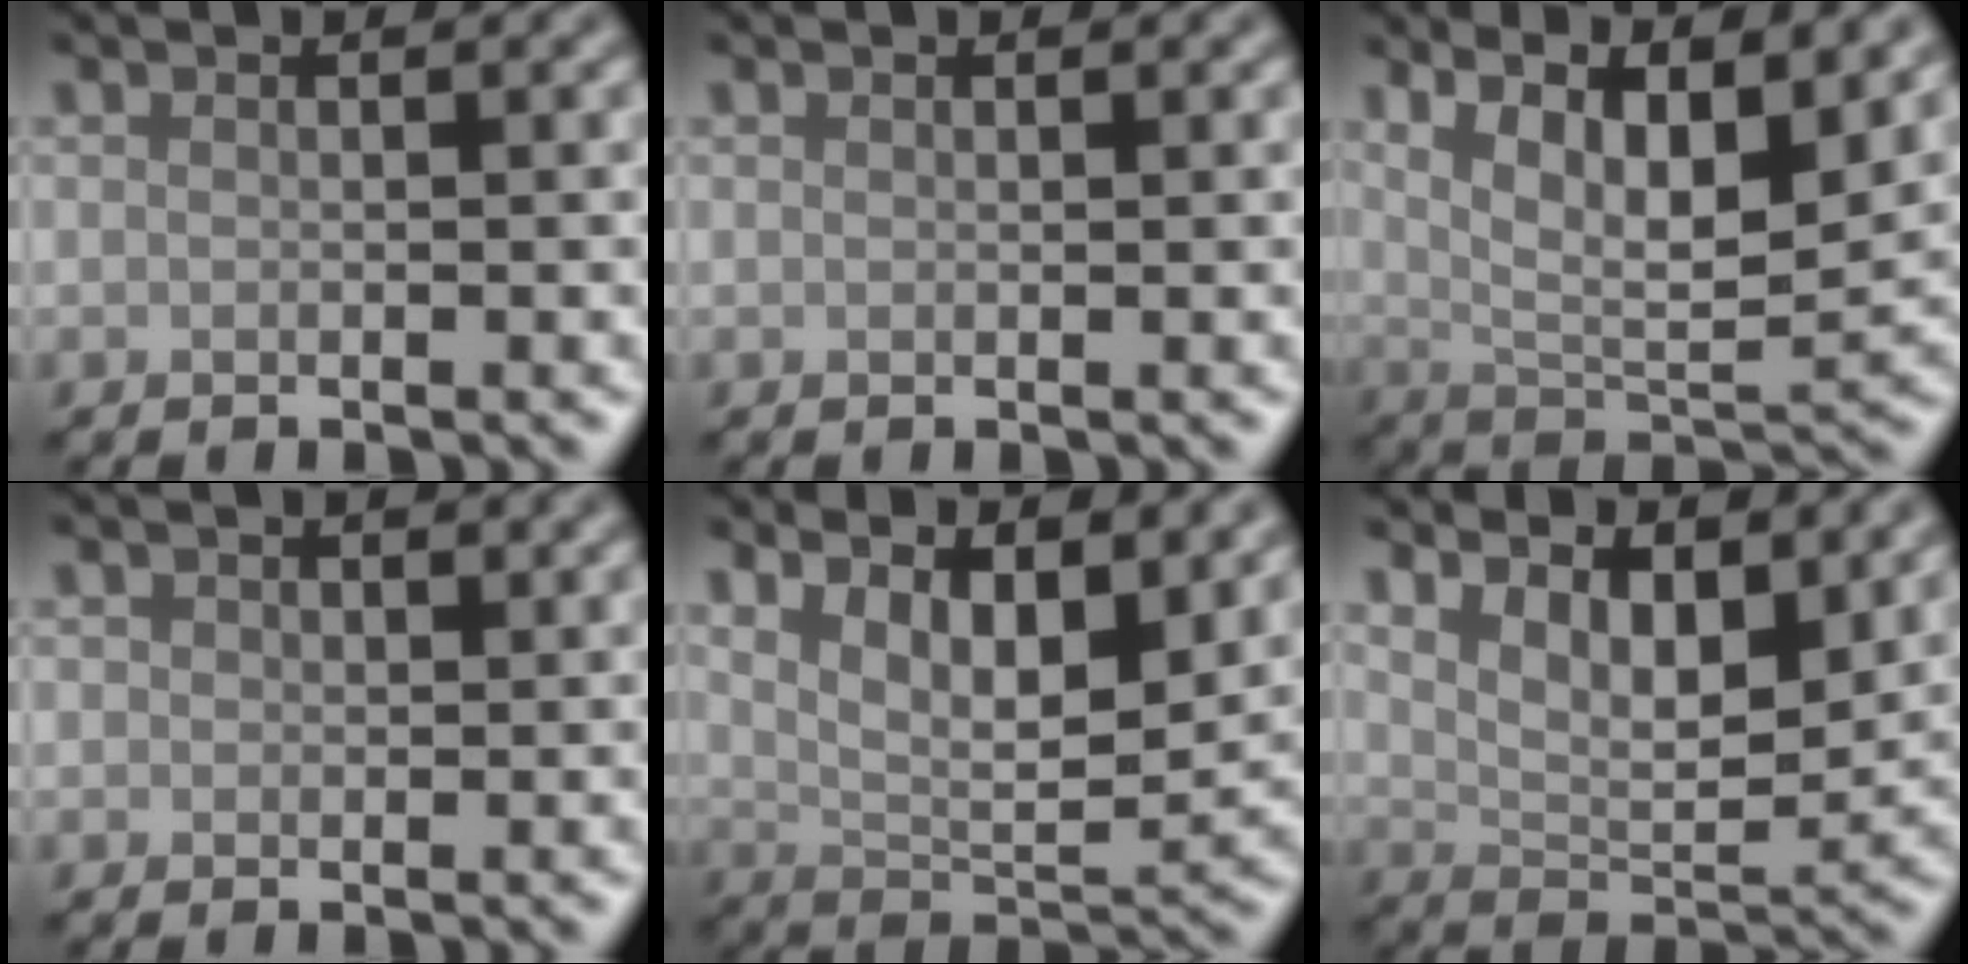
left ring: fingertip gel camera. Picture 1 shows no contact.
{"total": 0.0}
{"total": 10.3, "force": [4.8, 3.3, 8.5], "torque": [-0.131, 0.006, 0.075]}
{"total": 0.9, "force": [0.3, 0.8, 0.3], "torque": [-0.003, -0.001, 0.002]}
{"total": 8.9, "force": [4.2, 3.4, 7.1], "torque": [-0.117, -0.004, 0.073]}
{"total": 6.6, "force": [3.7, 2.9, 4.6], "torque": [-0.082, -0.011, 0.060]}